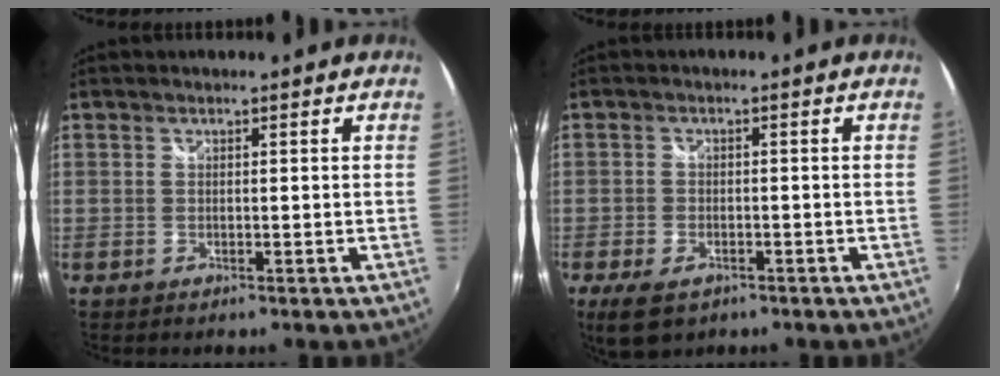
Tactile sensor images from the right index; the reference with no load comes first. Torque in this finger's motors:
{"motor_torque": [0.62, -0.46, 0.25, 0.03]}